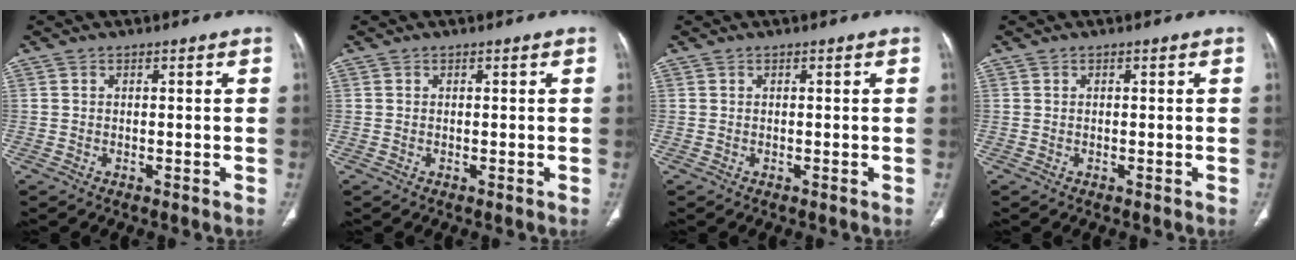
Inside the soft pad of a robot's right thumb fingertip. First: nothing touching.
{"total": 0.0}
{"total": 0.0}
{"total": 0.0}